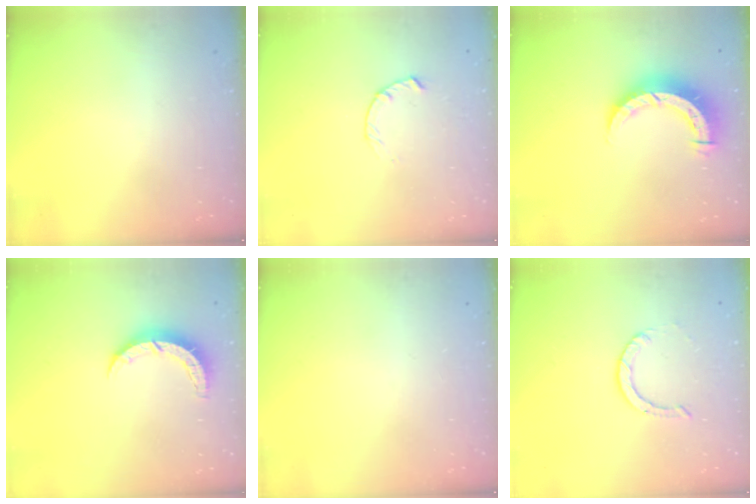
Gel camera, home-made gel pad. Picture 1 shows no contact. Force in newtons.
{"total": 1.8, "press": 1.8, "slide": 0.3}
{"total": 8.3, "press": 8.2, "slide": 1.1}
{"total": 6.0, "press": 6.0, "slide": 0.4}
{"total": 0.0}
{"total": 2.0, "press": 2.0, "slide": 0.2}